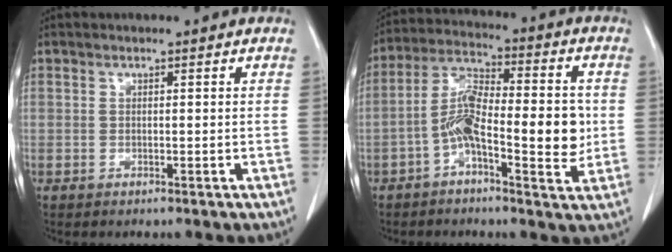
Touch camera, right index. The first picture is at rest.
{"total": 12.4, "force": [-2.2, 3.8, 11.6], "torque": [-0.205, 0.022, -0.041]}